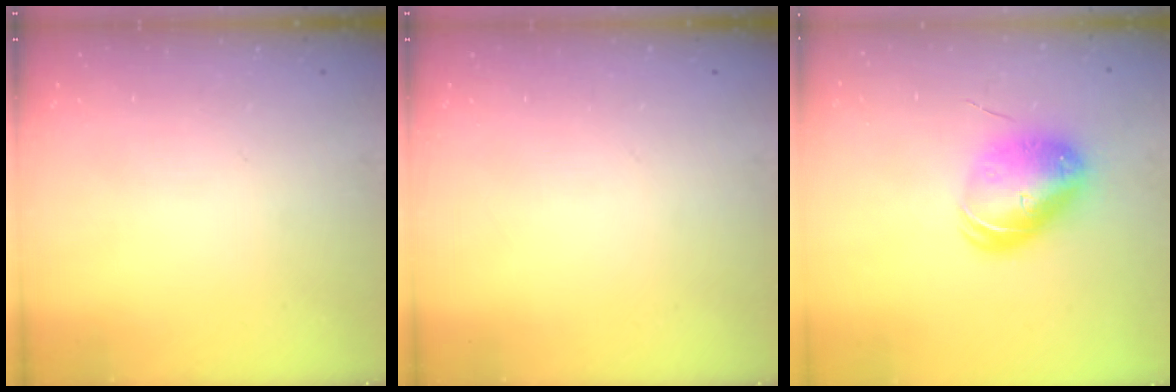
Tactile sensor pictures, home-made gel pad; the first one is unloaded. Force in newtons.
{"total": 0.0}
{"total": 9.6, "press": 9.4, "slide": 1.8}